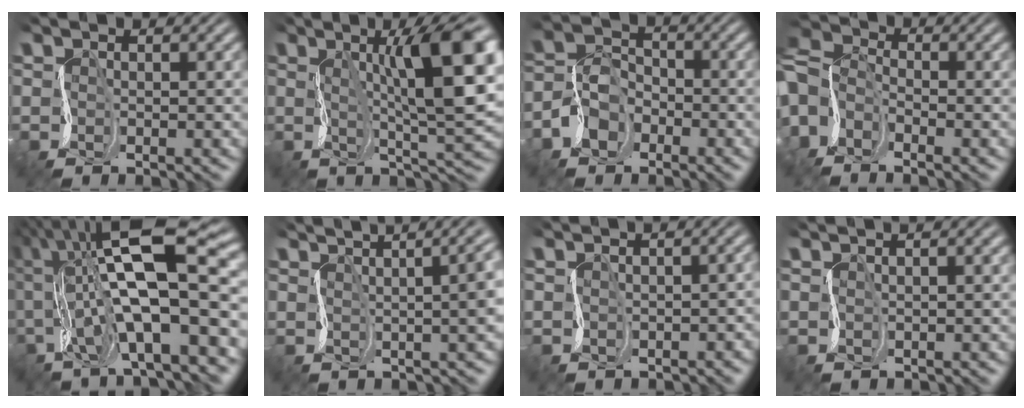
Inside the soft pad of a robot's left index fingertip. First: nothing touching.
{"total": 9.2, "force": [2.1, 1.8, 8.8], "torque": [-0.128, 0.016, 0.036]}
{"total": 3.3, "force": [-2.3, 2.3, 0.7], "torque": [-0.028, 0.018, -0.055]}
{"total": 7.0, "force": [-2.6, 4.9, 4.1], "torque": [-0.109, 0.001, -0.046]}
{"total": 15.3, "force": [2.7, 5.0, 14.1], "torque": [-0.255, 0.036, 0.052]}
{"total": 11.8, "force": [4.1, 5.5, 9.6], "torque": [-0.068, 0.080, 0.032]}
{"total": 2.3, "force": [-0.8, 1.4, 1.6], "torque": [0.003, 0.018, -0.010]}
{"total": 1.8, "force": [1.4, 0.7, 0.9], "torque": [-0.001, 0.021, 0.003]}